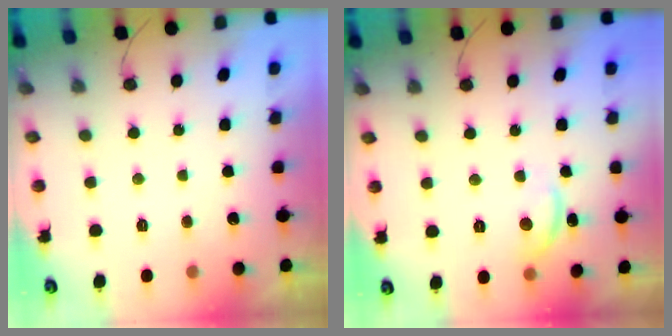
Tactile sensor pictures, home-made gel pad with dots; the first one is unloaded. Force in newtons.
{"total": 9.2, "press": 9.2, "slide": 0.7}